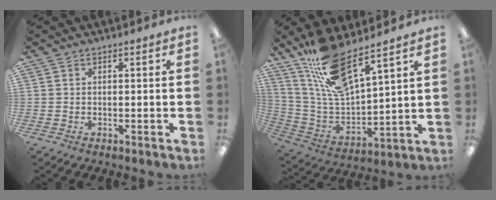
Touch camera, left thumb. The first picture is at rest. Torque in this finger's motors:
{"motor_torque": [0.34, 0.28, 0.13, -0.49, 0.10]}